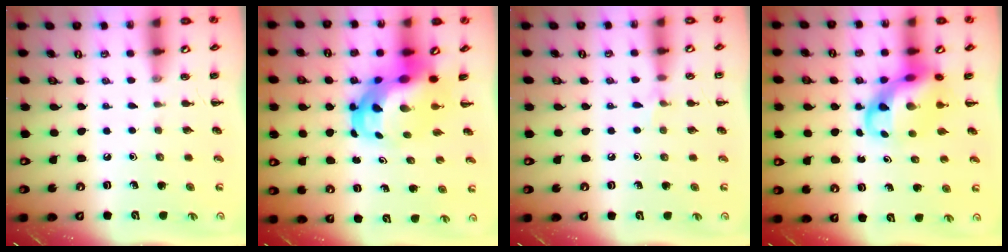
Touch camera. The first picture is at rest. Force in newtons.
{"total": 9.2, "press": 8.9, "slide": 2.4}
{"total": 3.7, "press": 3.5, "slide": 1.3}
{"total": 8.8, "press": 8.5, "slide": 2.3}